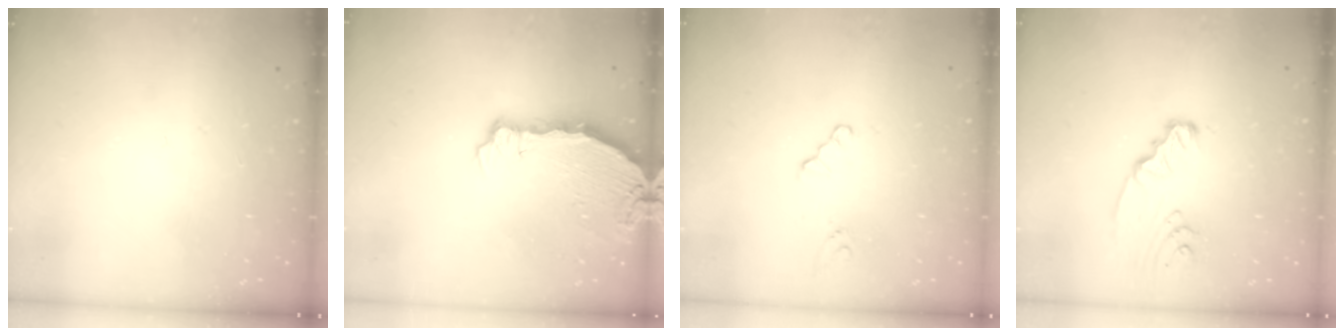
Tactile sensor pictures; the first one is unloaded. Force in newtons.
{"total": 7.0, "press": 5.6, "slide": 4.2}
{"total": 1.3, "press": 1.2, "slide": 0.2}
{"total": 4.1, "press": 4.1, "slide": 0.4}